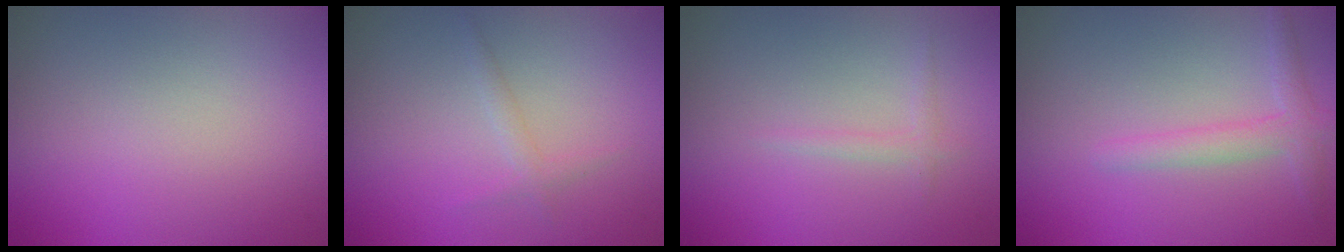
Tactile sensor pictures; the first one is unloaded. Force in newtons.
{"total": 1.0, "press": 1.0, "slide": 0.1}
{"total": 0.8, "press": 0.8, "slide": 0.0}
{"total": 2.3, "press": 2.3, "slide": 0.2}